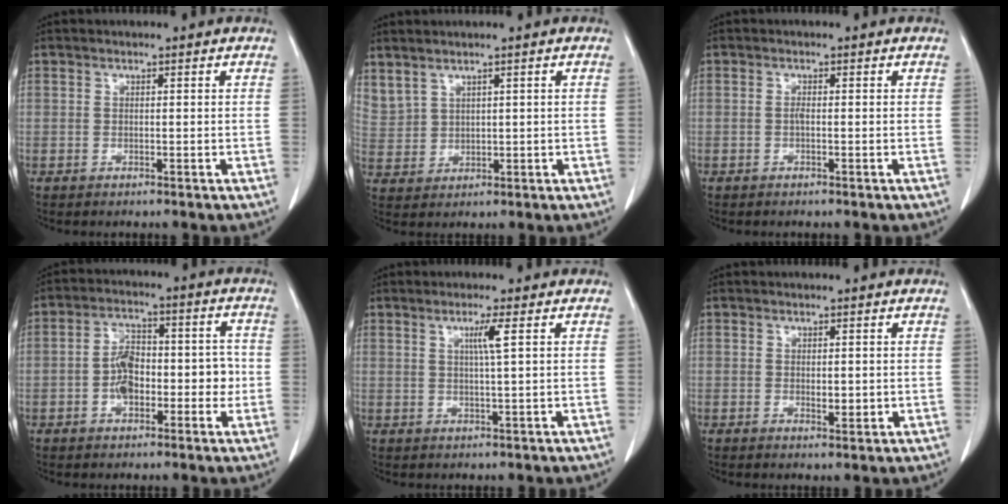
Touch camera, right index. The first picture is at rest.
{"total": 5.8, "force": [3.8, 3.7, 2.3], "torque": [-0.066, 0.008, 0.100]}
{"total": 0.7, "force": [-0.2, 0.1, 0.7], "torque": [-0.015, 0.001, -0.003]}
{"total": 8.1, "force": [-1.5, 4.6, 6.5], "torque": [-0.108, 0.033, -0.024]}
{"total": 3.0, "force": [1.1, -0.6, 2.8], "torque": [-0.052, -0.004, 0.020]}
{"total": 2.0, "force": [-0.1, 0.9, 1.7], "torque": [-0.026, -0.004, 0.003]}